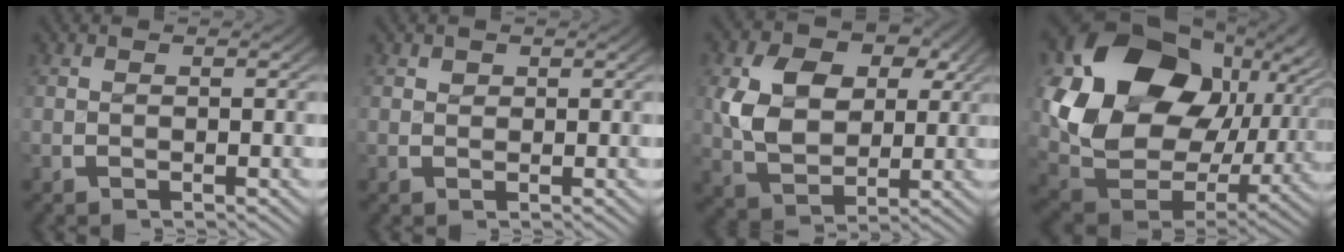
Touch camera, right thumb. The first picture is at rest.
{"total": 0.7, "force": [0.5, 0.4, -0.3], "torque": [0.007, -0.007, 0.013]}
{"total": 9.6, "force": [1.4, 7.3, 6.1], "torque": [-0.137, -0.029, 0.033]}
{"total": 20.1, "force": [1.1, 14.4, 14.0], "torque": [-0.286, -0.034, 0.027]}